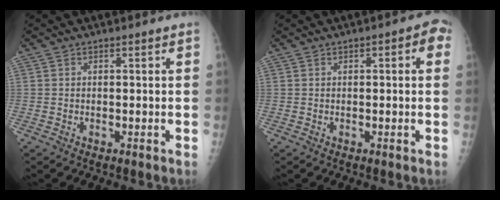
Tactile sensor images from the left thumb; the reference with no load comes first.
{"total": 4.0, "force": [1.0, 1.7, 3.5], "torque": [-0.031, 0.012, 0.005]}